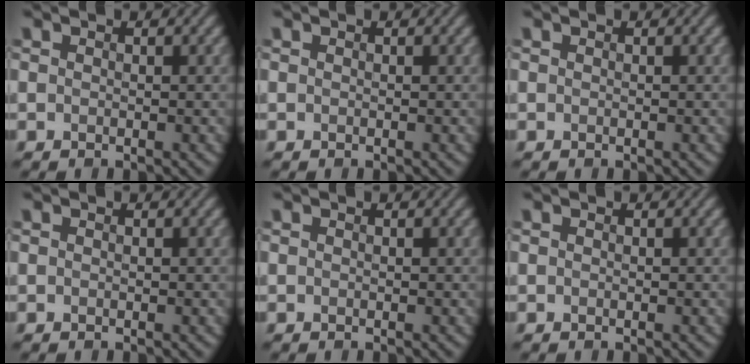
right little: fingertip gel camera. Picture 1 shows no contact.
{"total": 0.0}
{"total": 0.0}
{"total": 0.0}
{"total": 0.0}
{"total": 0.0}